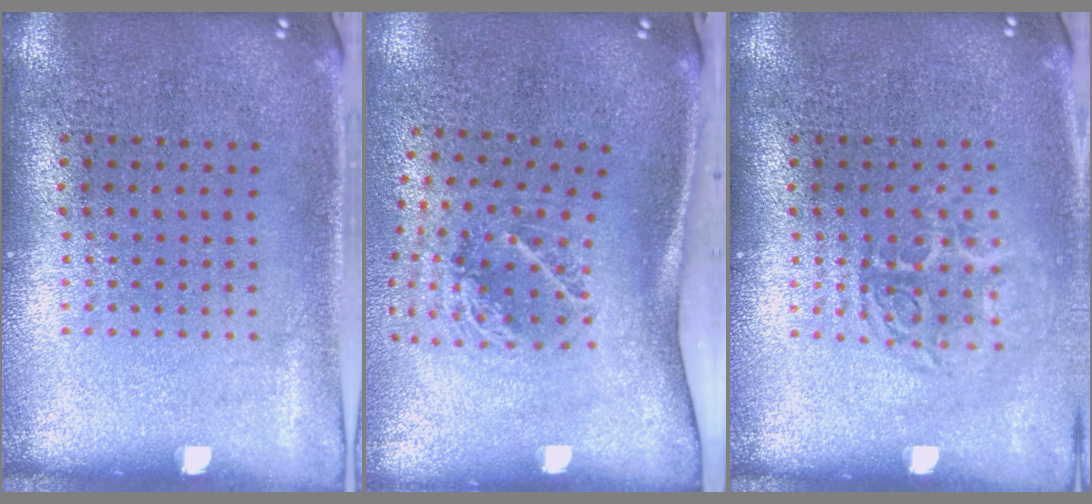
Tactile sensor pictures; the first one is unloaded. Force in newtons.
{"total": 2.1, "press": 1.3, "slide": 1.7}
{"total": 1.7, "press": 1.3, "slide": 1.1}